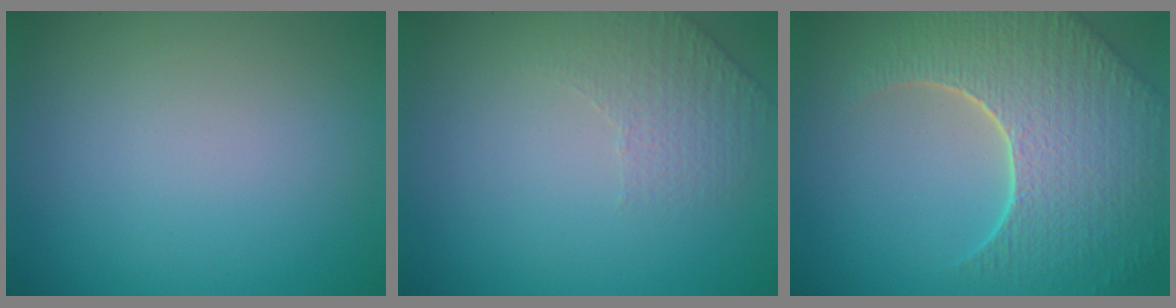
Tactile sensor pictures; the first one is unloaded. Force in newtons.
{"total": 1.5, "press": 1.0, "slide": 1.1}
{"total": 8.7, "press": 6.1, "slide": 6.1}